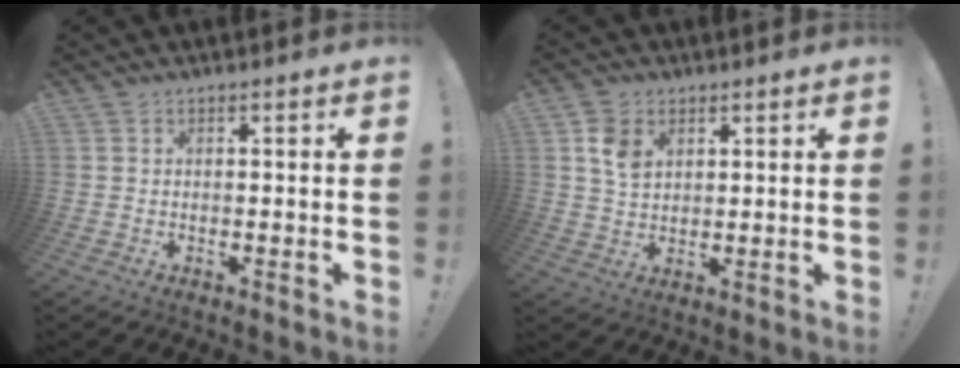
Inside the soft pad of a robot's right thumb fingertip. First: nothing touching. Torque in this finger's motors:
{"motor_torque": [-0.16, -0.09, -0.10, 0.28, 0.05]}